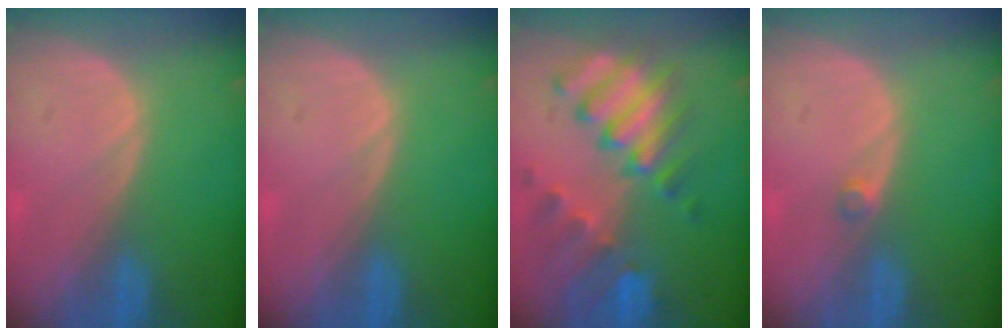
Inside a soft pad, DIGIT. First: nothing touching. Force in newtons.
{"total": 0.0}
{"total": 10.2, "press": 8.9, "slide": 5.0}
{"total": 1.1, "press": 1.0, "slide": 0.6}